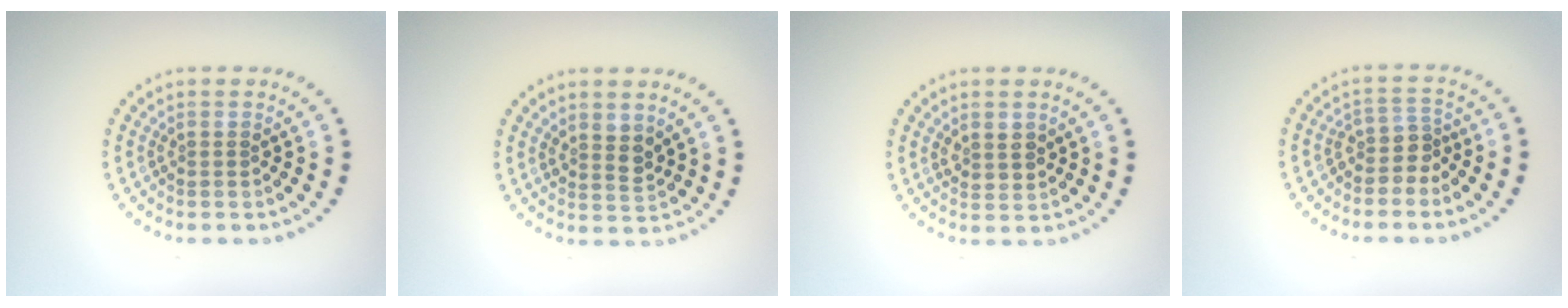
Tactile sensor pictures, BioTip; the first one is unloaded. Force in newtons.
{"total": 1.9, "press": 1.6, "slide": 1.0}
{"total": 1.7, "press": 1.6, "slide": 0.7}
{"total": 2.3, "press": 1.7, "slide": 1.6}